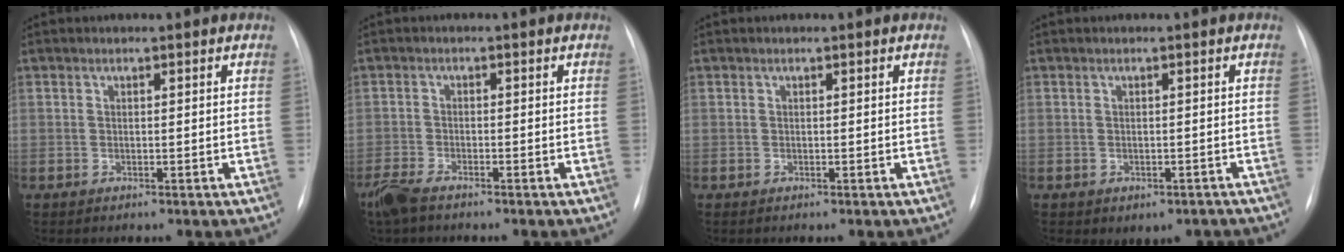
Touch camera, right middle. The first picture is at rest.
{"total": 4.1, "force": [-3.3, 0.9, 2.2], "torque": [-0.053, -0.011, -0.063]}
{"total": 0.0}
{"total": 3.9, "force": [-2.8, 2.3, 1.3], "torque": [-0.007, 0.014, -0.027]}